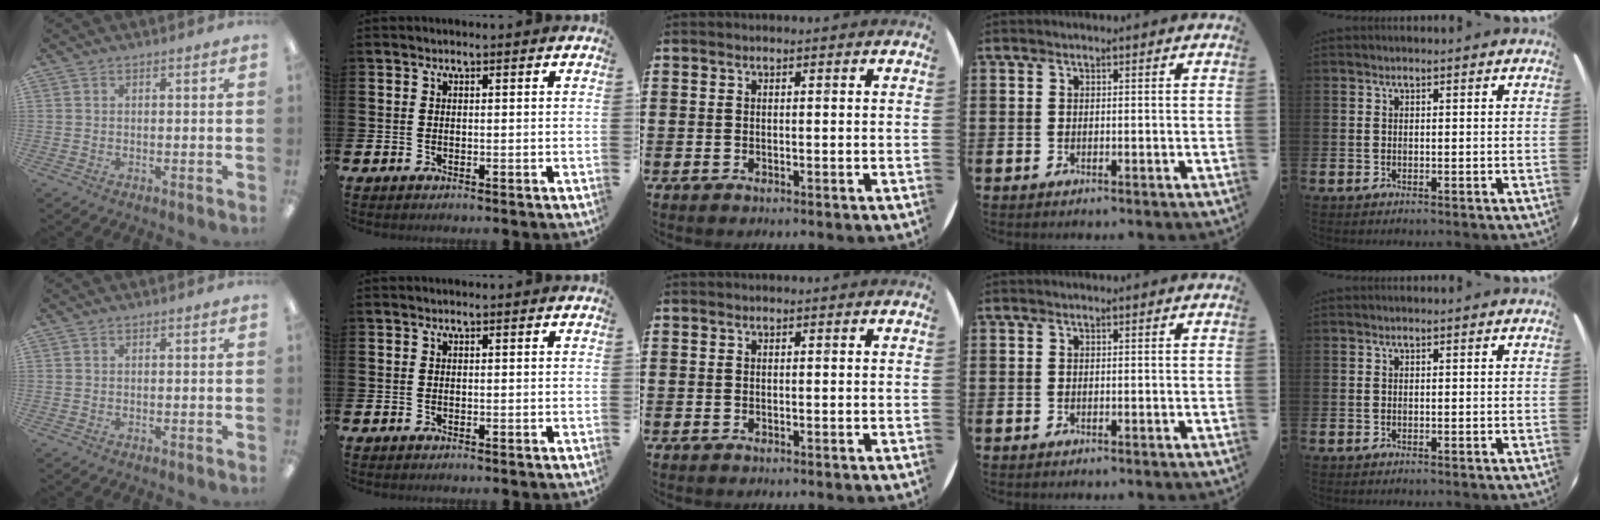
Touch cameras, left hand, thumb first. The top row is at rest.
{}